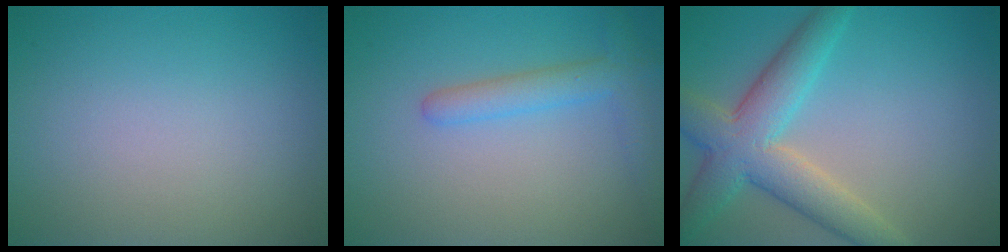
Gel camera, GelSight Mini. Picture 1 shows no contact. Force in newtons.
{"total": 2.9, "press": 2.9, "slide": 0.2}
{"total": 6.6, "press": 6.6, "slide": 0.6}